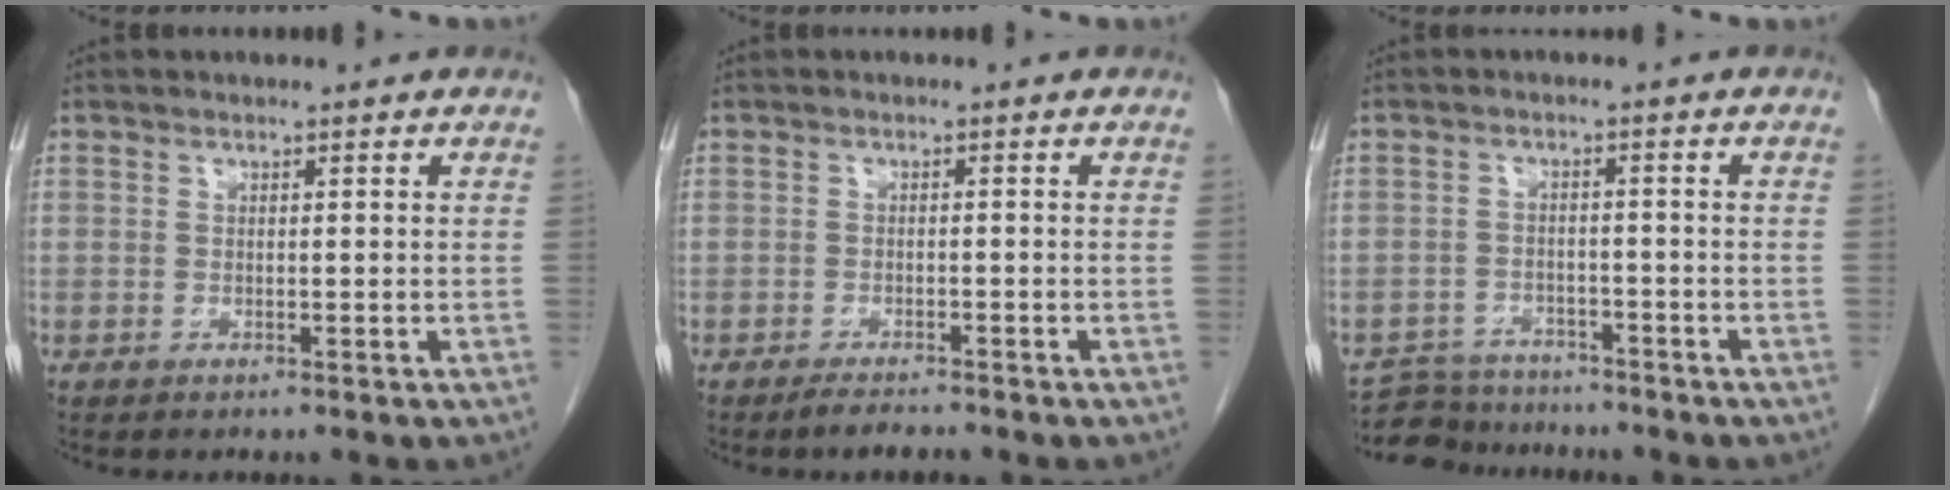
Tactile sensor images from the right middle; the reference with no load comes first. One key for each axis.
{"total": 2.4, "fx": -2.1, "fy": 0.2, "fz": 1.0, "tx": -0.025, "ty": -0.006, "tz": -0.034}
{"total": 6.4, "fx": -6.1, "fy": 2.1, "fz": 0.0, "tx": 0.003, "ty": 0.002, "tz": -0.100}